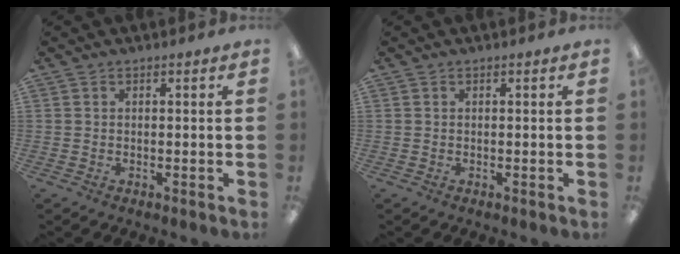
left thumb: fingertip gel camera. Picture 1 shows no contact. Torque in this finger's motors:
{"motor_torque": [0.00, 0.00, -0.04, 0.04, 0.00]}